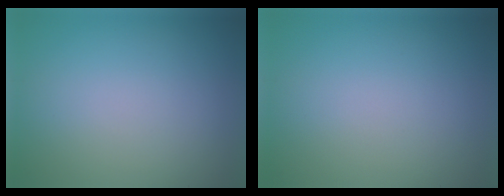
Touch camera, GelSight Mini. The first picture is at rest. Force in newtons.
{"total": 0.0}